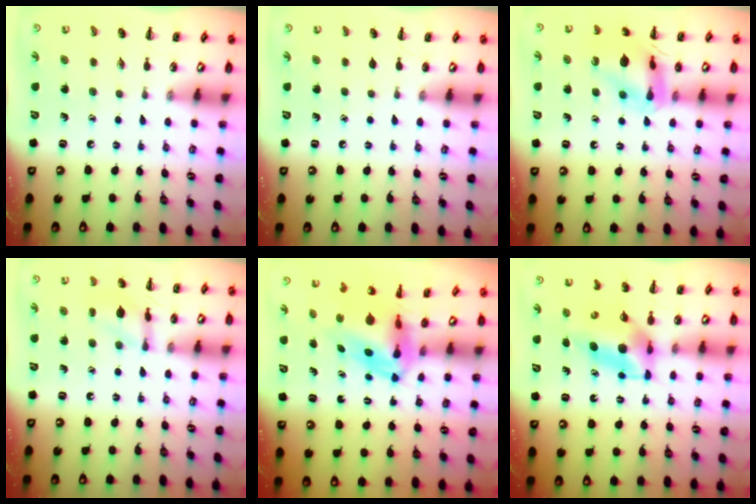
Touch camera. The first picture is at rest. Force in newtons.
{"total": 0.0}
{"total": 15.5, "press": 15.4, "slide": 1.8}
{"total": 9.8, "press": 9.8, "slide": 0.4}
{"total": 5.9, "press": 5.7, "slide": 1.6}
{"total": 5.8, "press": 5.7, "slide": 0.8}